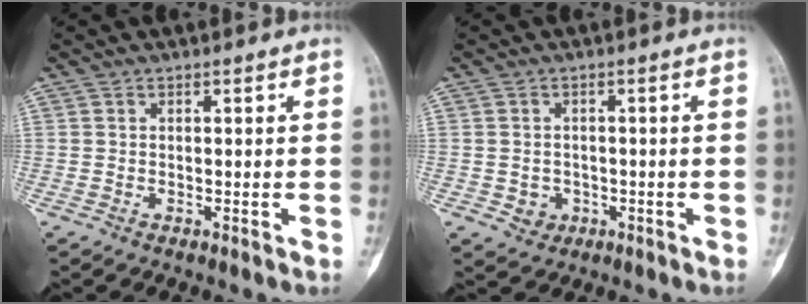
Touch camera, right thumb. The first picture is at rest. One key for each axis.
{"total": 2.9, "fx": -0.7, "fy": 2.6, "fz": 0.9, "tx": 0.000, "ty": 0.006, "tz": -0.004}